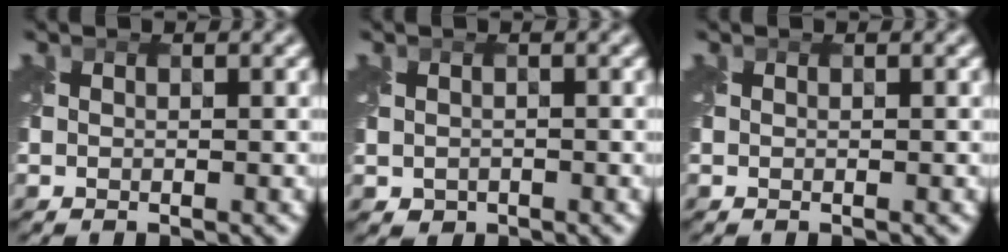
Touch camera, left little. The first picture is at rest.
{"total": 1.1, "force": [-0.3, 0.9, 0.4], "torque": [-0.008, -0.008, -0.004]}
{"total": 0.0}